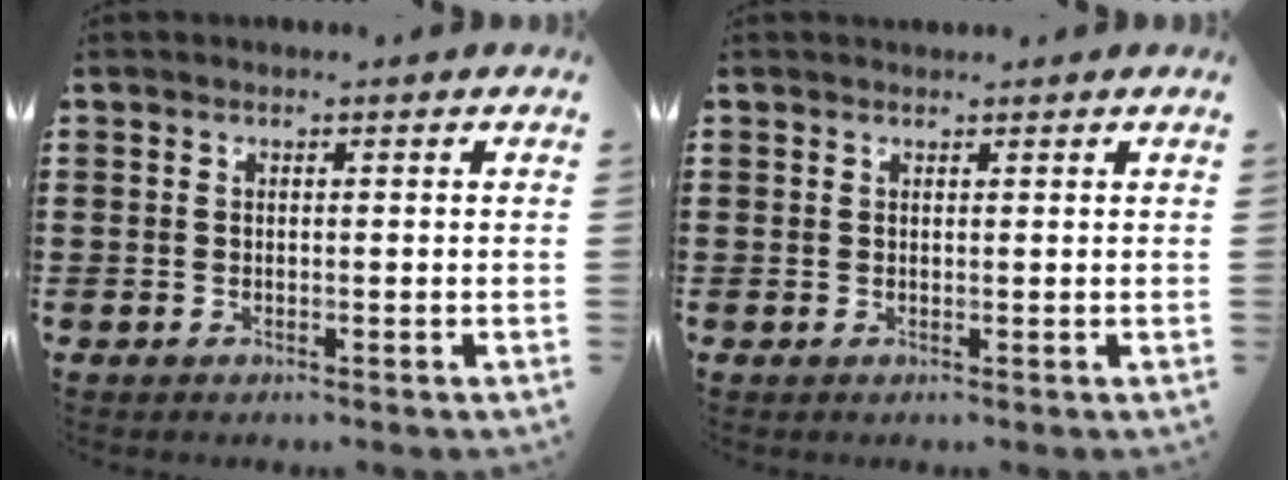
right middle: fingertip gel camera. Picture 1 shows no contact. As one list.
[{"total": 0.5, "force": [0.4, 0.3, -0.1], "torque": [0.009, -0.001, 0.007]}]